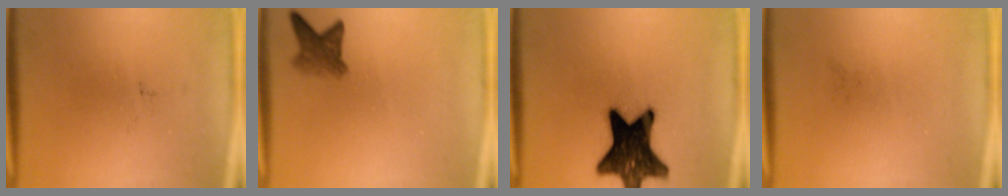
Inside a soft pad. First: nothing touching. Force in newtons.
{"total": 3.4}
{"total": 16.7}
{"total": 0.0}